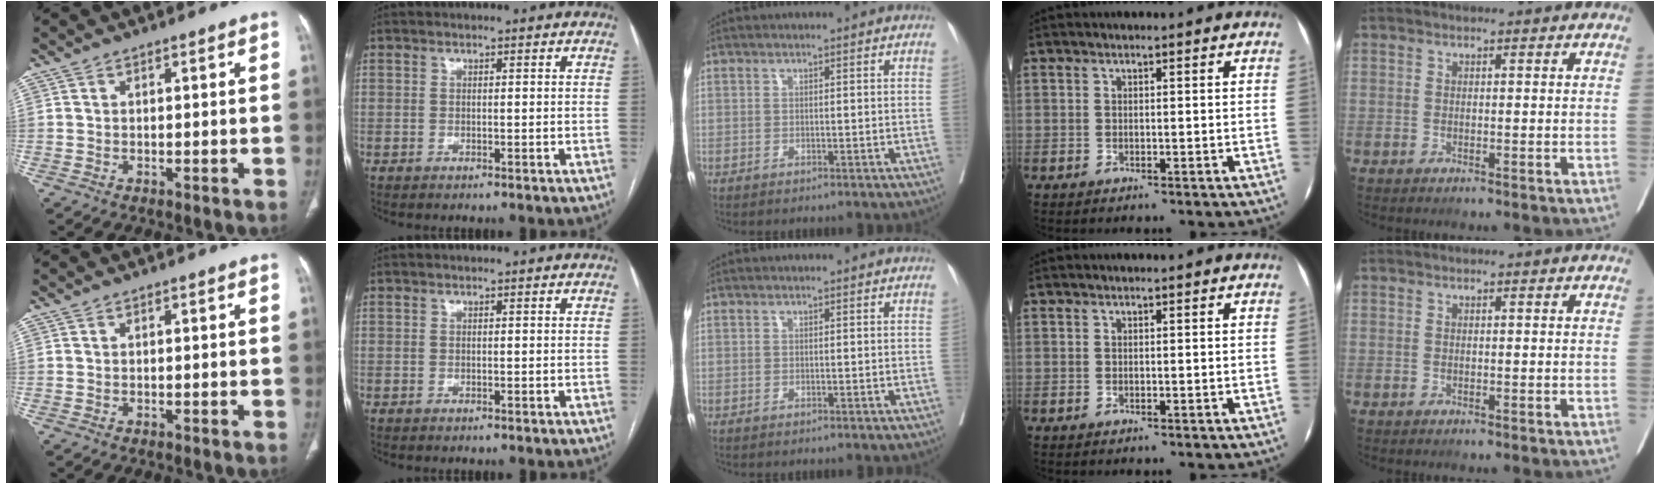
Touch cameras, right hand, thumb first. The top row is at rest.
{}